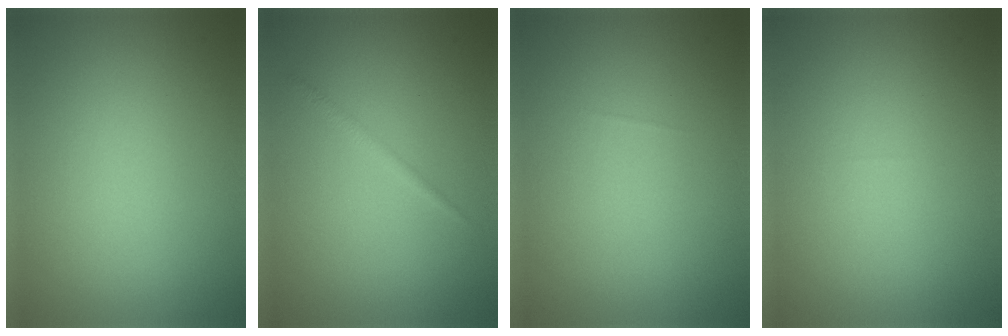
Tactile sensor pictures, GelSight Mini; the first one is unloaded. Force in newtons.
{"total": 0.8, "press": 0.8, "slide": 0.1}
{"total": 0.0}
{"total": 0.0}